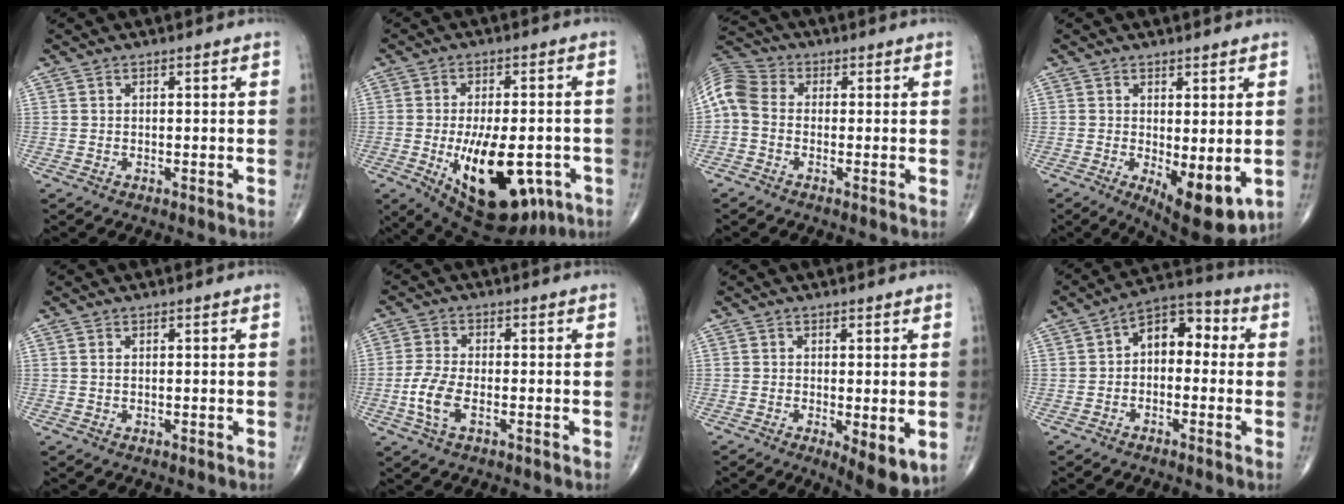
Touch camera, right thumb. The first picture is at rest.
{"total": 19.9, "force": [-6.4, 9.7, 16.2], "torque": [-0.233, 0.001, -0.070]}
{"total": 7.6, "force": [-0.4, 5.6, 5.1], "torque": [-0.102, 0.021, -0.026]}
{"total": 9.8, "force": [-1.8, 3.9, 8.8], "torque": [-0.117, -0.025, -0.015]}
{"total": 0.5, "force": [0.2, 0.3, 0.4], "torque": [-0.012, 0.004, 0.004]}
{"total": 6.3, "force": [-1.8, 2.9, 5.3], "torque": [-0.124, 0.006, -0.036]}
{"total": 6.9, "force": [-1.5, 2.4, 6.3], "torque": [-0.092, -0.021, -0.020]}
{"total": 8.3, "force": [0.1, 5.3, 6.3], "torque": [-0.066, 0.037, -0.018]}